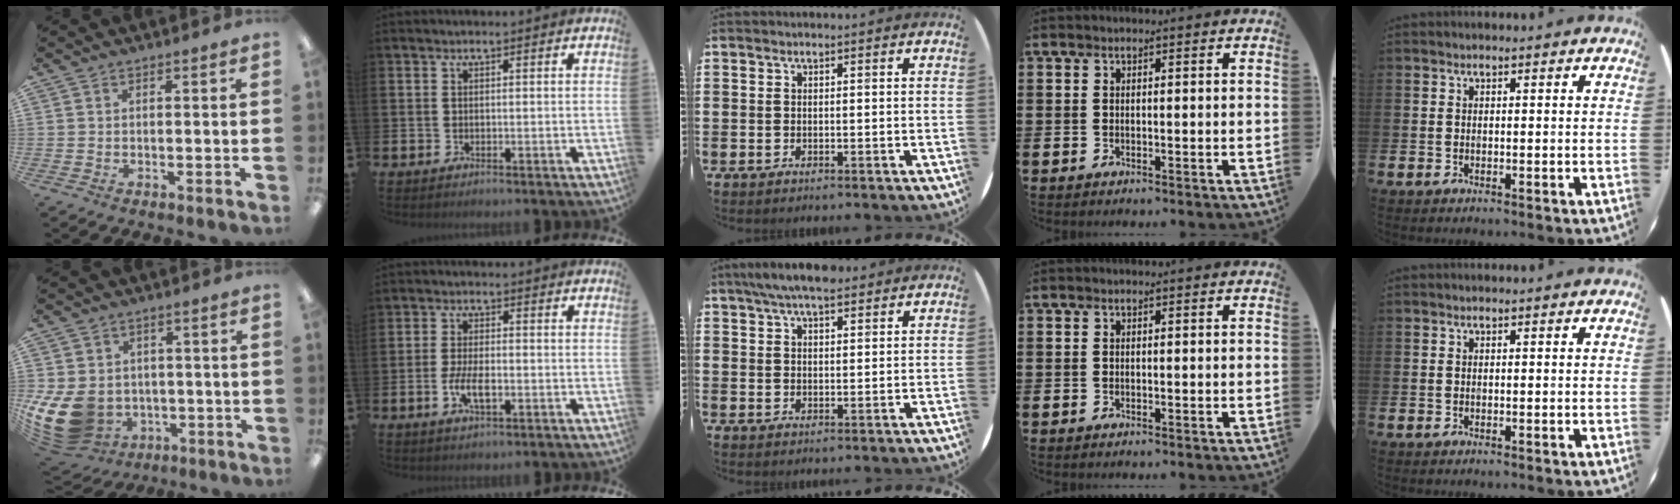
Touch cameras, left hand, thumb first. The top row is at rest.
{"thumb": {"total": 13.0, "force": [-2.7, 10.7, 6.9], "torque": [-0.173, 0.008, -0.041]}, "index": {"total": 4.3, "force": [-1.2, 1.7, 3.8], "torque": [-0.070, 0.002, -0.022]}, "middle": {"total": 5.1, "force": [4.2, 1.3, 2.6], "torque": [-0.052, -0.005, 0.074]}}